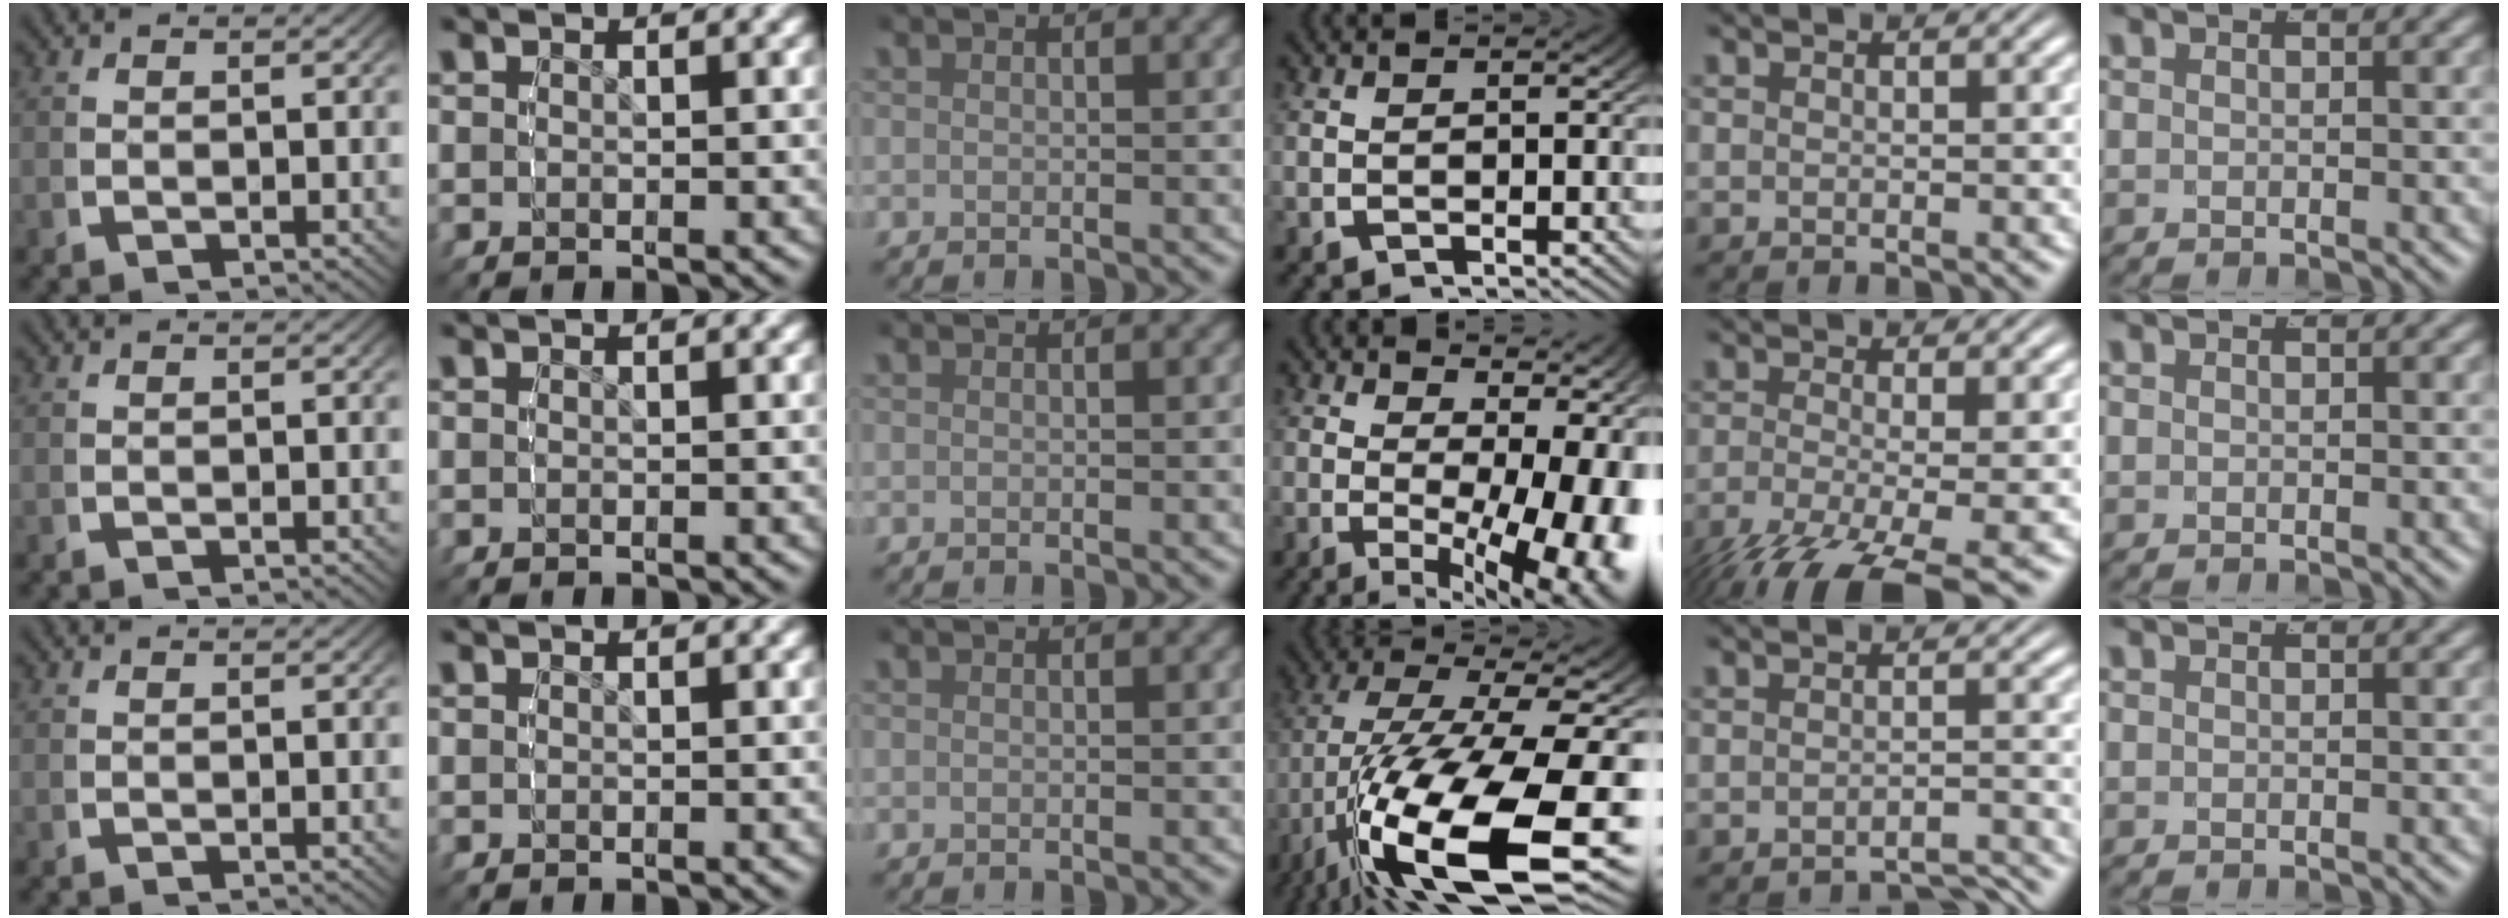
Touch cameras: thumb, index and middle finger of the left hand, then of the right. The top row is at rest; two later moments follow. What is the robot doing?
{"motion": "lift_and_place", "object": "toy banana"}